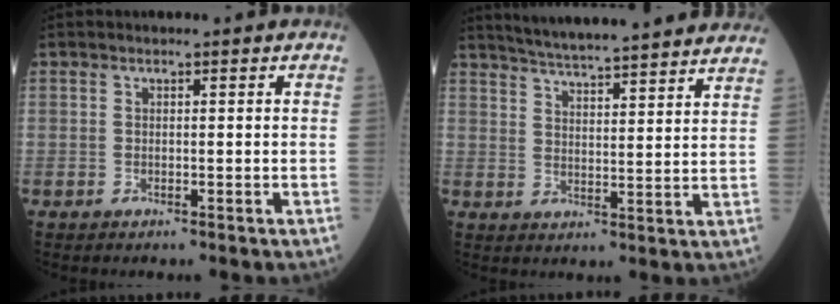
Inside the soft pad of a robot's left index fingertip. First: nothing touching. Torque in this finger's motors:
{"motor_torque": [0.06, -0.94, 0.26, 0.12]}